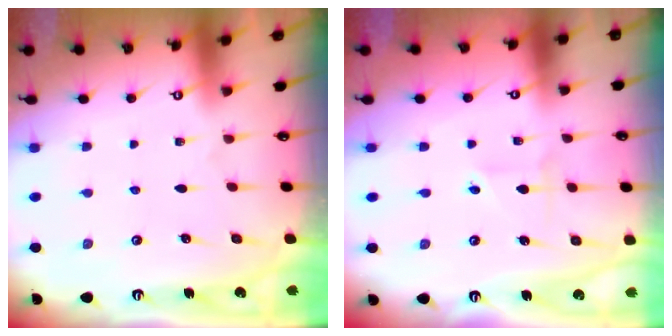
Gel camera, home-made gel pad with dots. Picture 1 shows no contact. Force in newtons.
{"total": 1.7, "press": 1.7, "slide": 0.2}